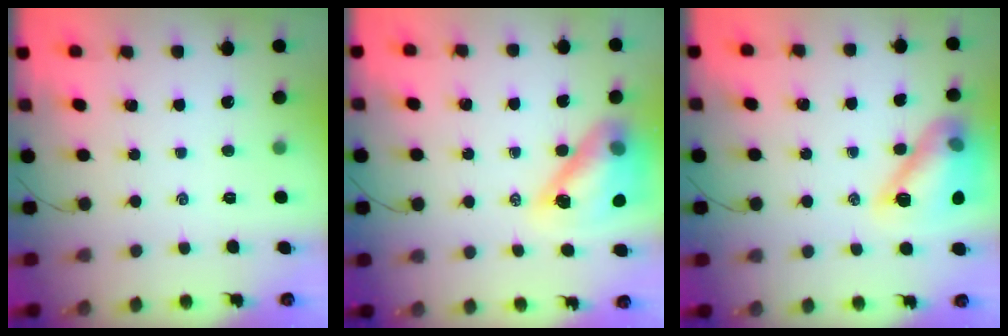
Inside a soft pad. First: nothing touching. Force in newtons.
{"total": 15.2, "press": 14.6, "slide": 4.1}
{"total": 14.9, "press": 14.8, "slide": 1.5}